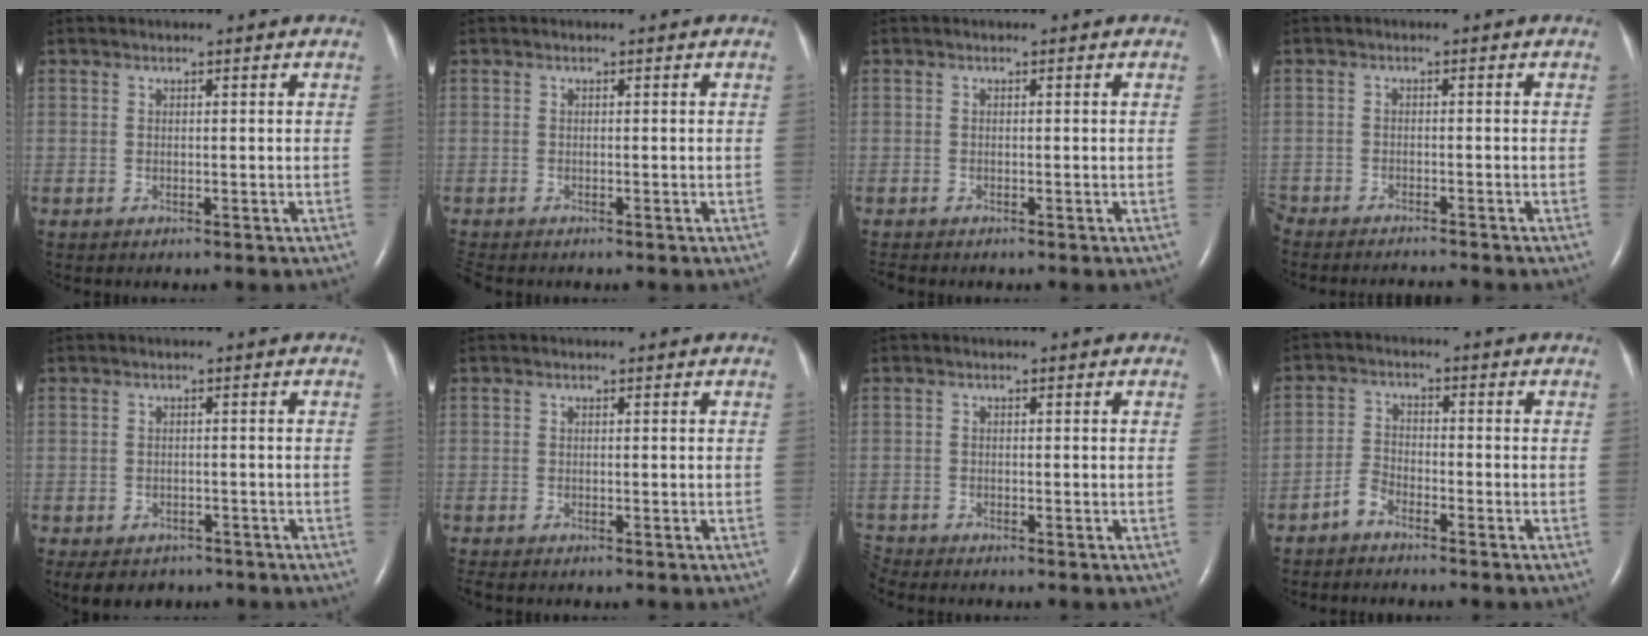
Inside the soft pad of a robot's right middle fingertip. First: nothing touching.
{"total": 1.1, "force": [-1.1, 0.1, 0.2], "torque": [-0.009, -0.006, -0.020]}
{"total": 0.8, "force": [-0.8, 0.0, 0.1], "torque": [-0.008, -0.004, -0.015]}
{"total": 6.7, "force": [-6.5, 0.2, 1.5], "torque": [-0.017, -0.012, -0.102]}
{"total": 7.3, "force": [-5.4, 4.4, 2.2], "torque": [-0.038, 0.001, -0.069]}
{"total": 0.6, "force": [-0.6, 0.0, 0.2], "torque": [-0.007, -0.002, -0.013]}
{"total": 1.5, "force": [-1.5, -0.3, -0.3], "torque": [-0.002, -0.012, -0.030]}
{"total": 2.9, "force": [-2.5, 1.1, 1.1], "torque": [-0.029, 0.000, -0.050]}